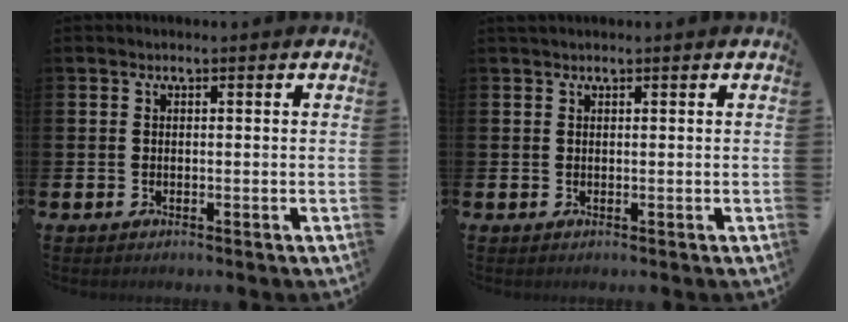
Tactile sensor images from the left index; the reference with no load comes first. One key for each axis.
{"total": 0.8, "fx": 0.7, "fy": 0.2, "fz": 0.2, "tx": -0.001, "ty": 0.001, "tz": 0.012}